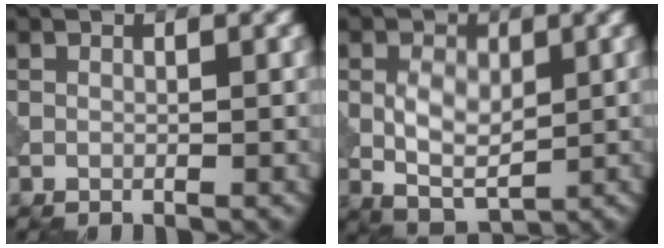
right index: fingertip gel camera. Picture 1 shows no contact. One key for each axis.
{"total": 3.8, "fx": 0.3, "fy": 2.3, "fz": 3.0, "tx": -0.056, "ty": 0.000, "tz": 0.008}